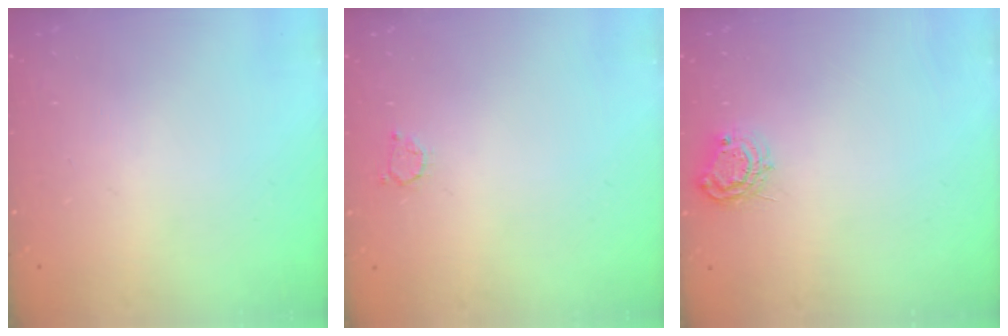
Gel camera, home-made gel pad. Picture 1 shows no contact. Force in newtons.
{"total": 2.5, "press": 2.5, "slide": 0.4}
{"total": 6.8, "press": 6.8, "slide": 0.3}